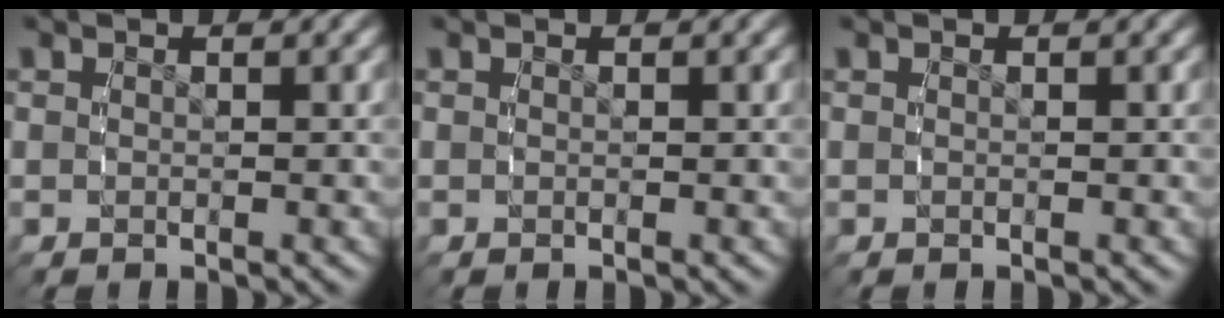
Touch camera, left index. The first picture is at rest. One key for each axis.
{"total": 0.0}
{"total": 0.0}